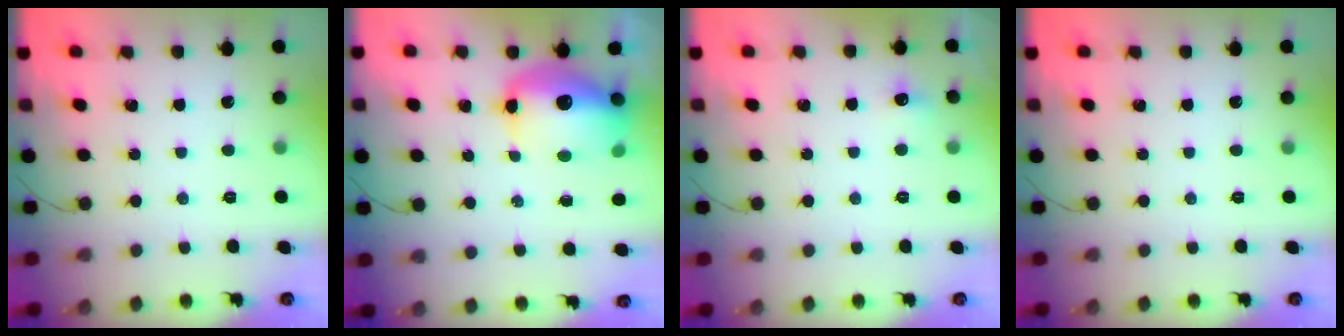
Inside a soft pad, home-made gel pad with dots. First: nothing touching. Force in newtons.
{"total": 15.1, "press": 14.7, "slide": 3.6}
{"total": 4.2, "press": 4.0, "slide": 1.1}
{"total": 0.0}